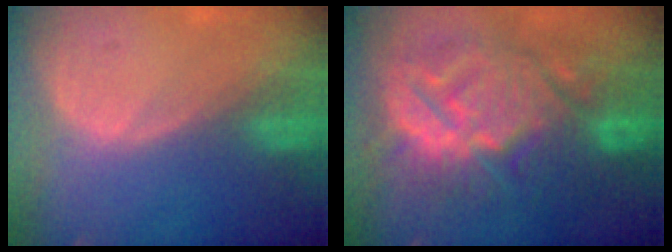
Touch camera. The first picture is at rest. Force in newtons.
{"total": 13.9, "press": 13.9, "slide": 1.3}